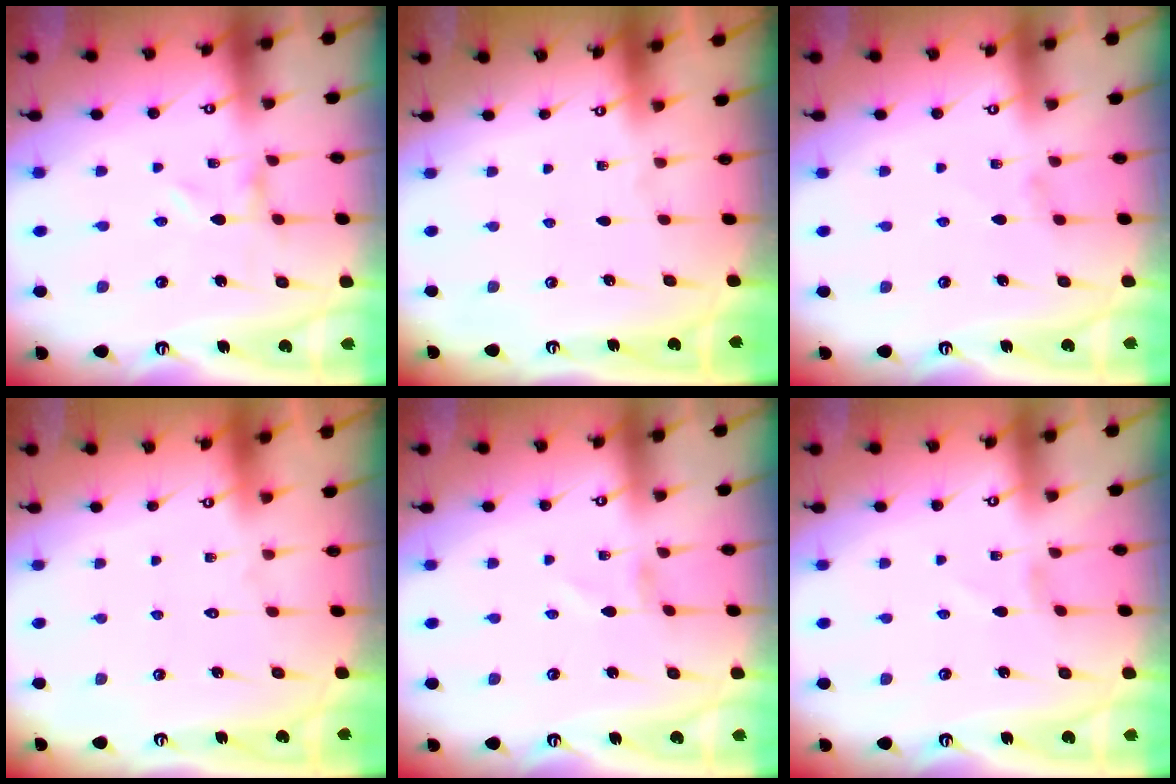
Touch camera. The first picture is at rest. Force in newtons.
{"total": 0.0}
{"total": 0.5, "press": 0.4, "slide": 0.2}
{"total": 1.6, "press": 1.6, "slide": 0.1}
{"total": 0.7, "press": 0.7, "slide": 0.2}
{"total": 0.7, "press": 0.7, "slide": 0.2}